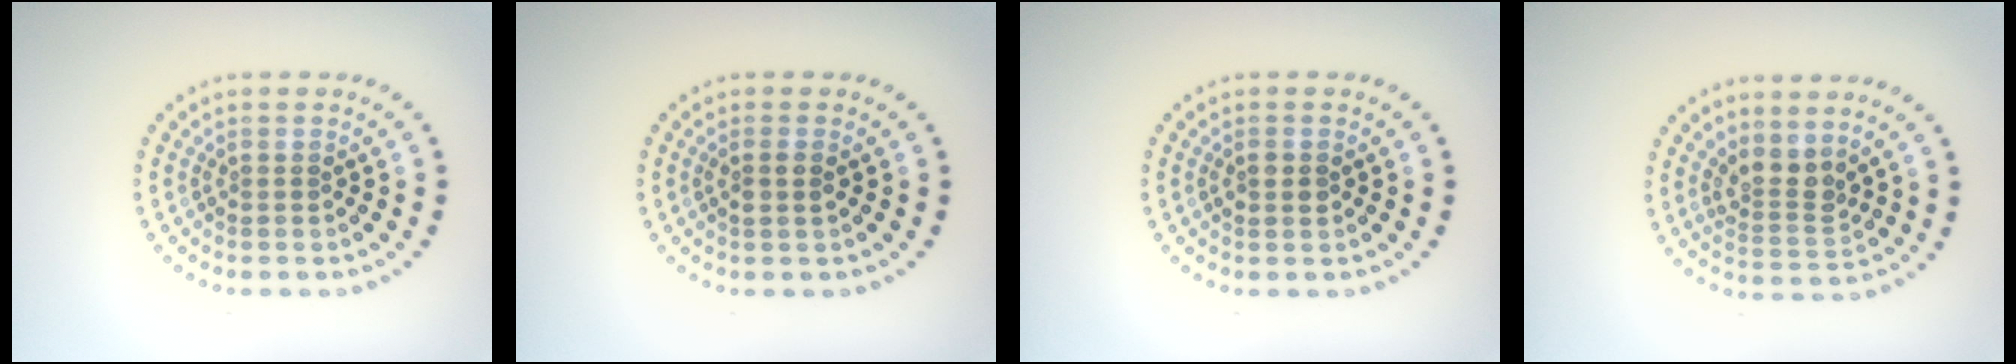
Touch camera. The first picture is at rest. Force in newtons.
{"total": 1.1, "press": 1.1, "slide": 0.3}
{"total": 1.0, "press": 1.0, "slide": 0.0}
{"total": 2.6, "press": 1.9, "slide": 1.8}